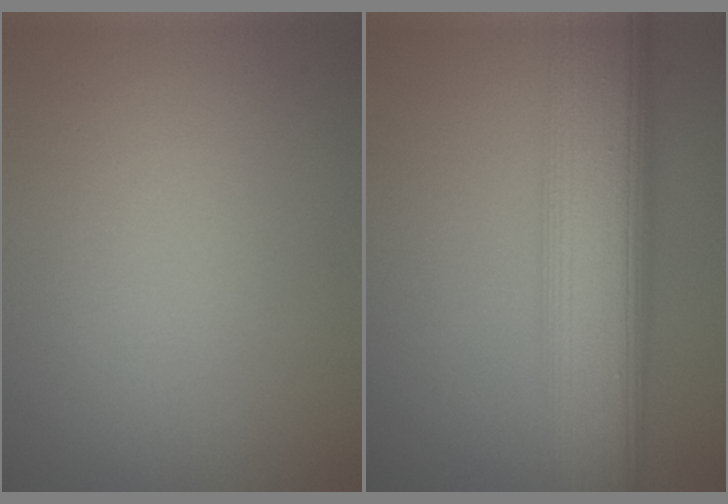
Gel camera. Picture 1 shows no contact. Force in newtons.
{"total": 10.3, "press": 10.3, "slide": 0.2}